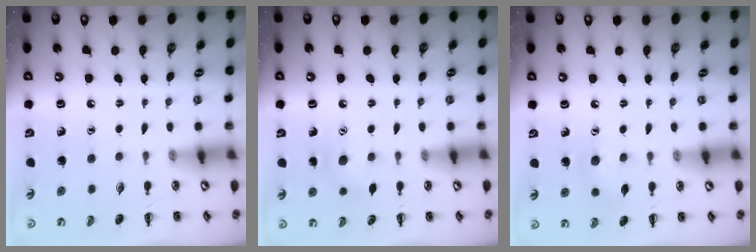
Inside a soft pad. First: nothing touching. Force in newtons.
{"total": 6.5, "press": 6.3, "slide": 1.6}
{"total": 5.9, "press": 5.7, "slide": 1.3}